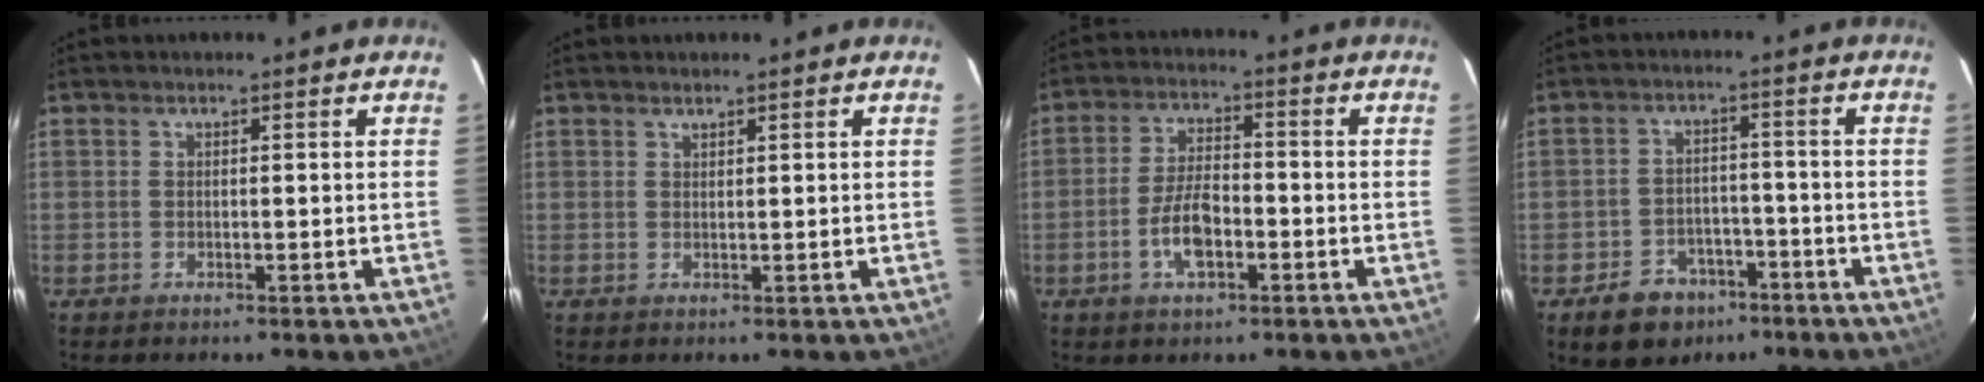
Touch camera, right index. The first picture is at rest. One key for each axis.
{"total": 0.8, "fx": 0.7, "fy": 0.2, "fz": 0.1, "tx": -0.002, "ty": 0.001, "tz": 0.015}
{"total": 7.2, "fx": -2.8, "fy": 3.1, "fz": 5.9, "tx": -0.120, "ty": 0.005, "tz": -0.049}
{"total": 9.3, "fx": -5.9, "fy": 6.5, "fz": 3.1, "tx": -0.080, "ty": 0.020, "tz": -0.071}